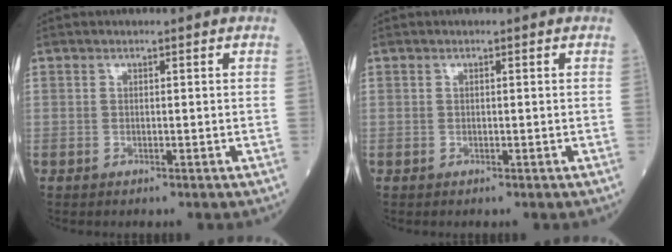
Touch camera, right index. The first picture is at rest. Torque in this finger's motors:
{"motor_torque": [-0.17, -0.05, 0.02, 0.01]}